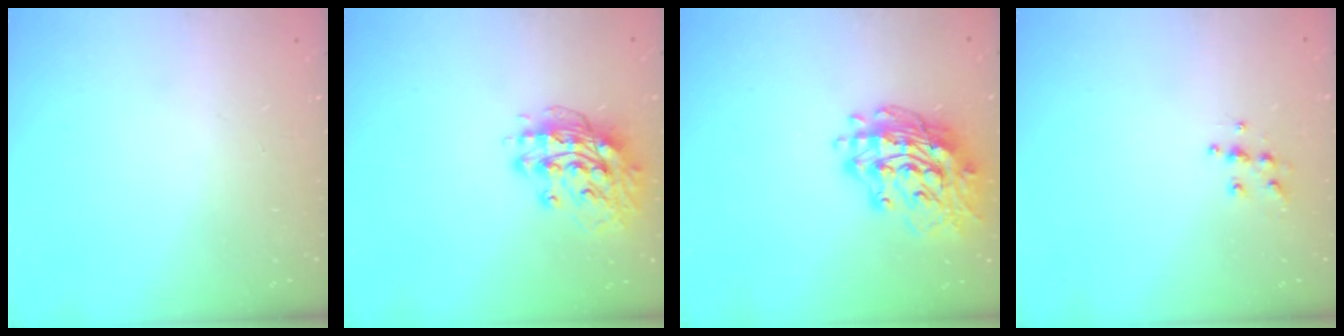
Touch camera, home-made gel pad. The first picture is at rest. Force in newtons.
{"total": 13.5, "press": 13.4, "slide": 1.3}
{"total": 18.5, "press": 18.4, "slide": 2.1}
{"total": 6.4, "press": 6.4, "slide": 0.6}